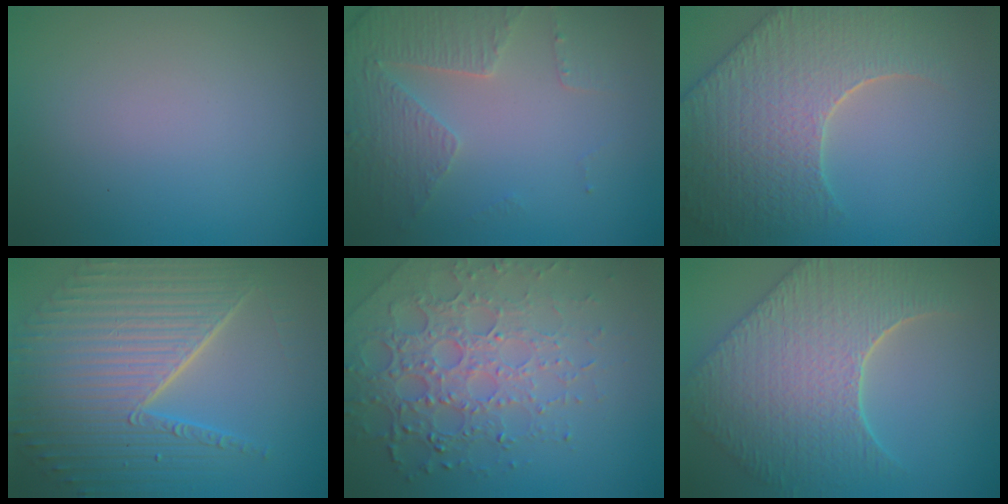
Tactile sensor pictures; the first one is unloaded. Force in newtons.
{"total": 4.6, "press": 3.4, "slide": 3.1}
{"total": 8.5, "press": 6.3, "slide": 5.8}
{"total": 10.6, "press": 6.8, "slide": 8.1}
{"total": 7.1, "press": 5.1, "slide": 4.9}
{"total": 9.7, "press": 7.1, "slide": 6.6}